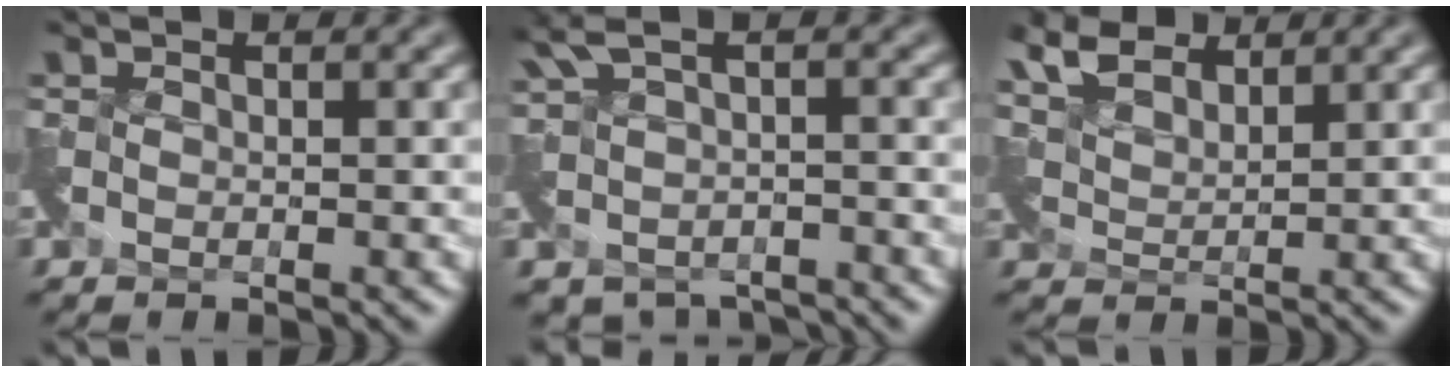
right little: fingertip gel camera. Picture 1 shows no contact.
{"total": 4.7, "force": [-1.2, 3.3, 3.1], "torque": [-0.072, -0.036, -0.011]}
{"total": 4.5, "force": [4.0, 1.6, 1.4], "torque": [-0.047, 0.011, 0.078]}